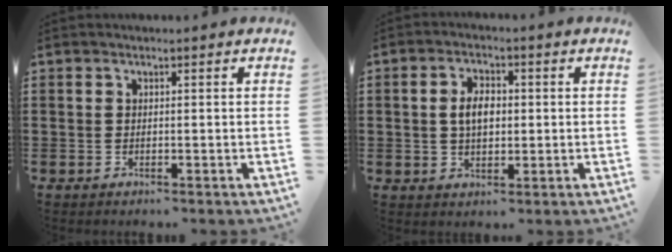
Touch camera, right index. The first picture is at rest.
{"total": 4.4, "force": [0.3, 2.5, 3.6], "torque": [-0.066, 0.007, 0.001]}